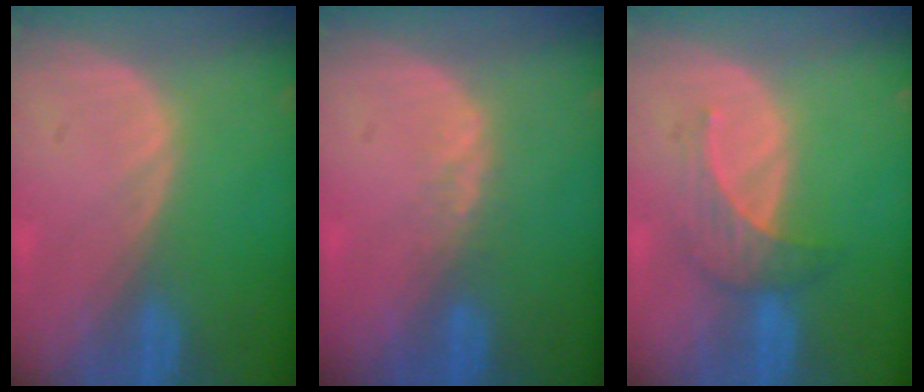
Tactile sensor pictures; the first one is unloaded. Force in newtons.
{"total": 1.7, "press": 1.4, "slide": 0.9}
{"total": 4.0, "press": 4.0, "slide": 0.5}